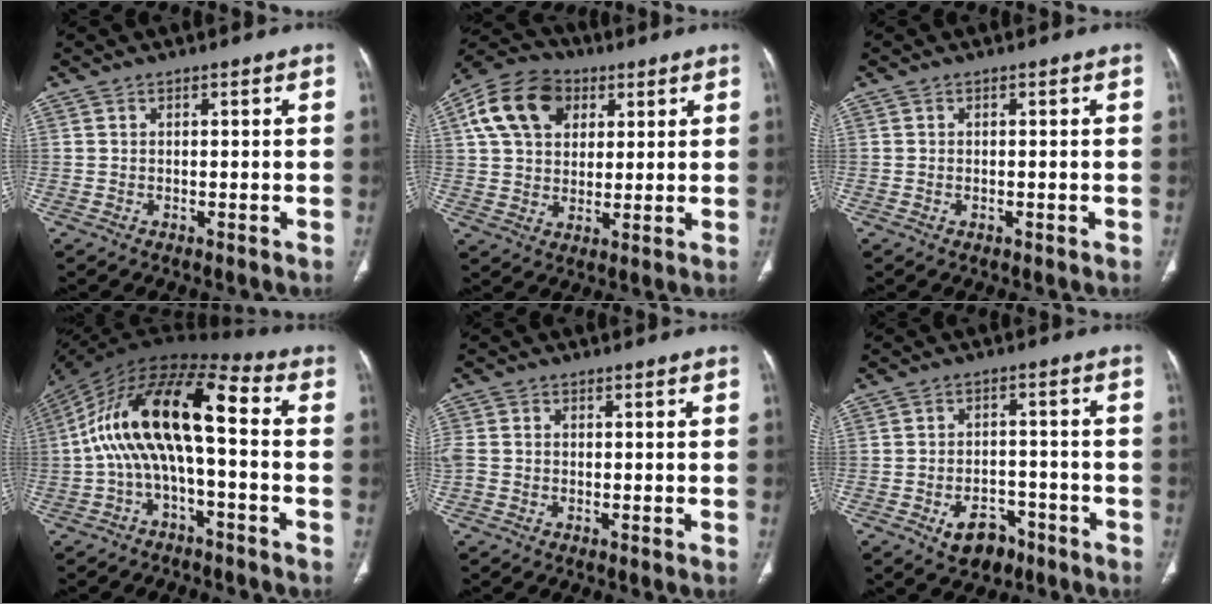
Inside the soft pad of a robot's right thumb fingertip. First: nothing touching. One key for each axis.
{"total": 14.1, "fx": 5.2, "fy": 10.1, "fz": 8.3, "tx": -0.137, "ty": 0.002, "tz": 0.088}
{"total": 0.5, "fx": -0.2, "fy": 0.4, "fz": 0.3, "tx": -0.010, "ty": 0.003, "tz": 0.000}
{"total": 16.9, "fx": -1.1, "fy": 6.6, "fz": 15.6, "tx": -0.287, "ty": 0.071, "tz": -0.030}
{"total": 2.9, "fx": -0.2, "fy": 2.5, "fz": 1.5, "tx": -0.042, "ty": 0.011, "tz": -0.003}
{"total": 7.2, "fx": -4.0, "fy": 4.7, "fz": 3.5, "tx": -0.037, "ty": 0.034, "tz": -0.056}